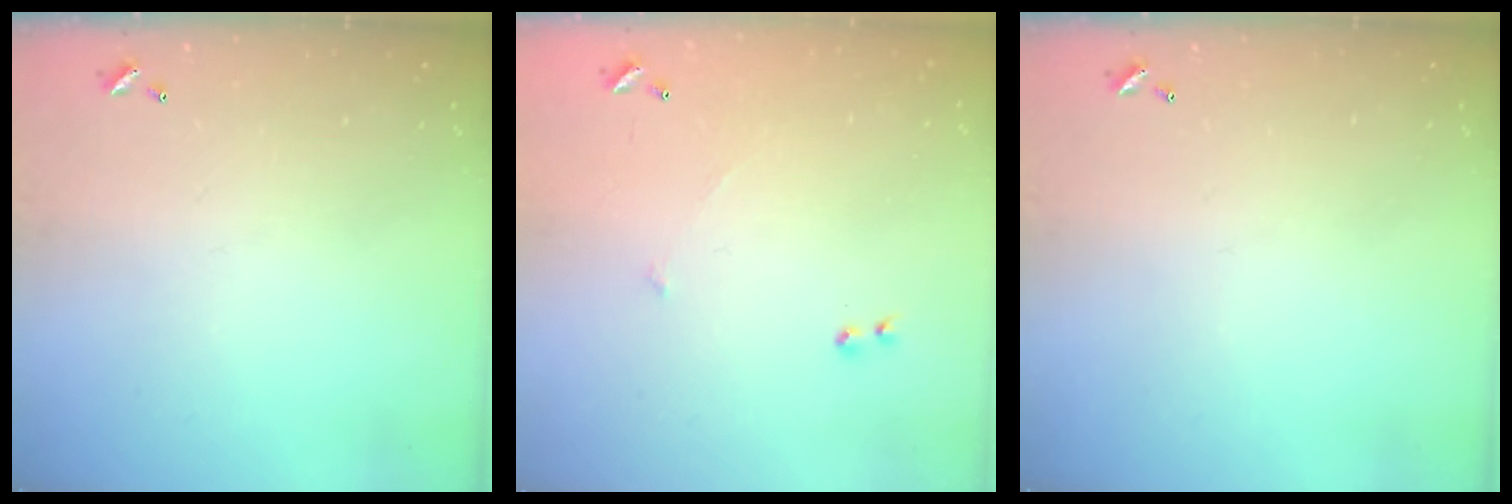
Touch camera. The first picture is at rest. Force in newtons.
{"total": 6.1, "press": 6.1, "slide": 0.7}
{"total": 0.0}